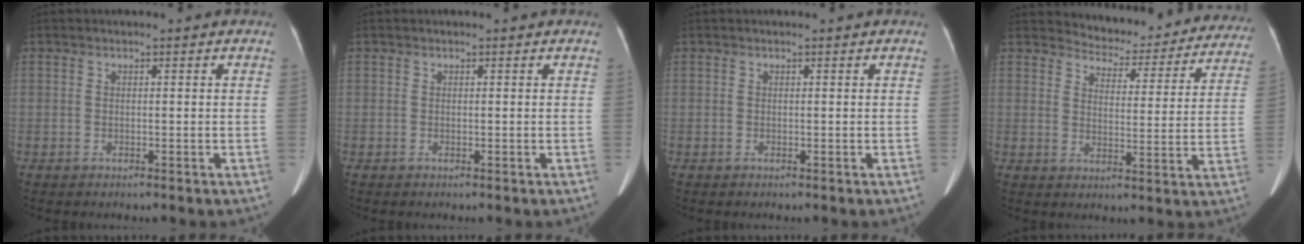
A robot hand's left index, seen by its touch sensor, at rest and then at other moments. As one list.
[{"total": 0.0}, {"total": 0.0}, {"total": 16.3, "force": [15.6, 4.0, 2.5], "torque": [-0.007, -0.041, 0.169]}]